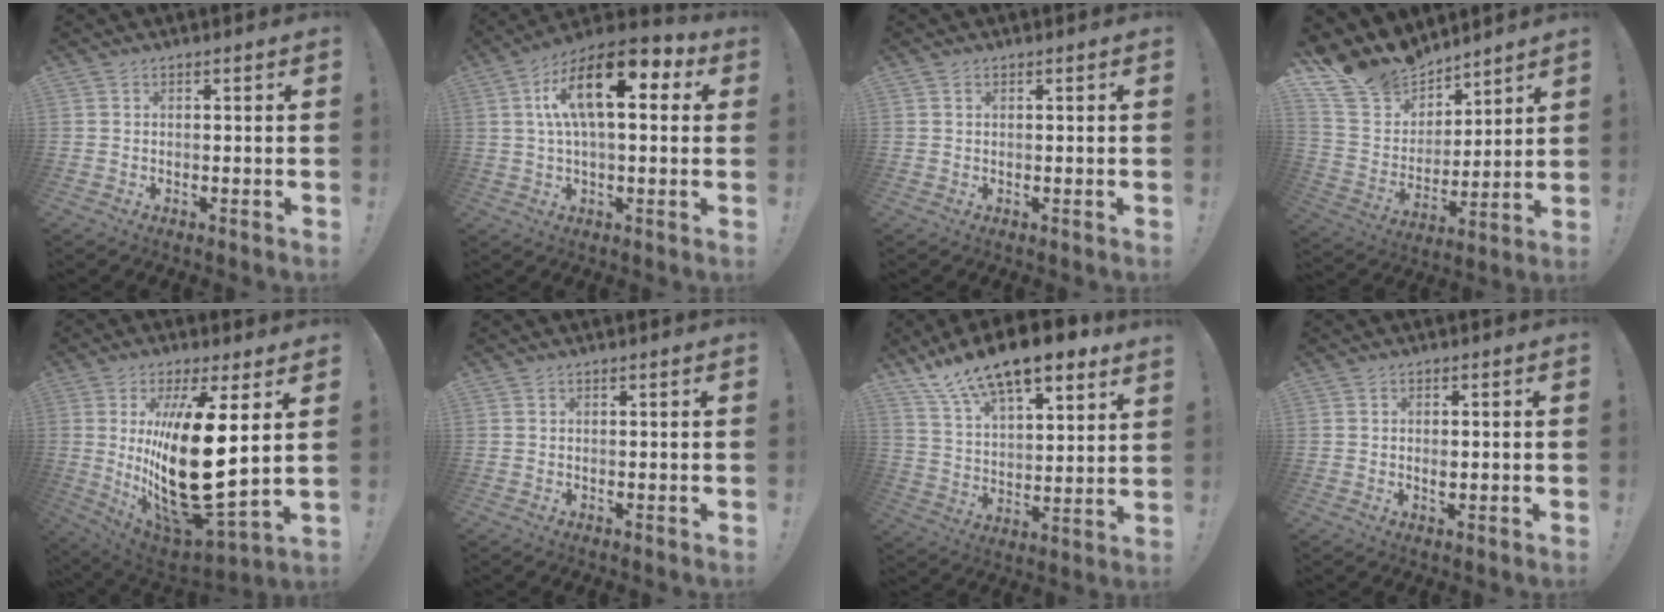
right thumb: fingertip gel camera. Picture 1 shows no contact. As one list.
[{"total": 17.5, "force": [5.4, 6.7, 15.2], "torque": [-0.261, -0.012, 0.083]}, {"total": 0.6, "force": [0.5, 0.3, 0.3], "torque": [-0.003, -0.003, 0.008]}, {"total": 14.4, "force": [12.4, 7.1, 1.8], "torque": [-0.054, -0.104, 0.237]}, {"total": 25.7, "force": [4.0, 8.3, 24.0], "torque": [-0.446, -0.062, 0.067]}, {"total": 0.0}, {"total": 15.5, "force": [12.2, 4.4, 8.5], "torque": [-0.170, -0.086, 0.217]}, {"total": 1.5, "force": [-0.3, 0.9, 1.2], "torque": [-0.016, -0.001, -0.006]}]